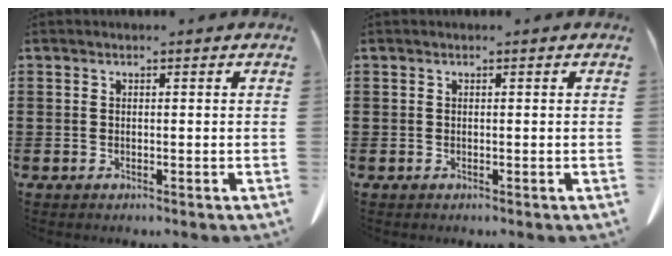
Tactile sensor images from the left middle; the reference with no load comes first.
{"total": 0.0}